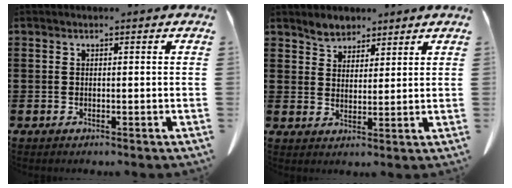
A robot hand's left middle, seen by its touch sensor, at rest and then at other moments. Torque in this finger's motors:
{"motor_torque": [0.29, 0.24, 0.03, 0.02]}